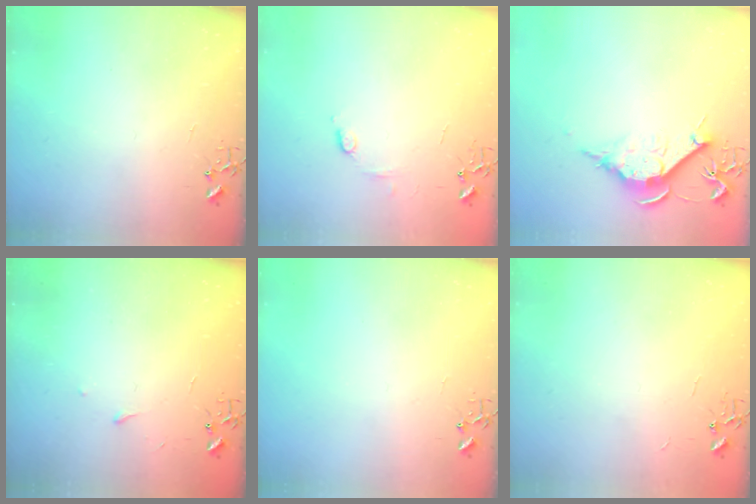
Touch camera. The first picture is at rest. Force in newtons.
{"total": 5.7, "press": 5.6, "slide": 0.8}
{"total": 10.8, "press": 10.8, "slide": 0.1}
{"total": 3.3, "press": 3.3, "slide": 0.5}
{"total": 0.0}
{"total": 2.2, "press": 2.2, "slide": 0.3}